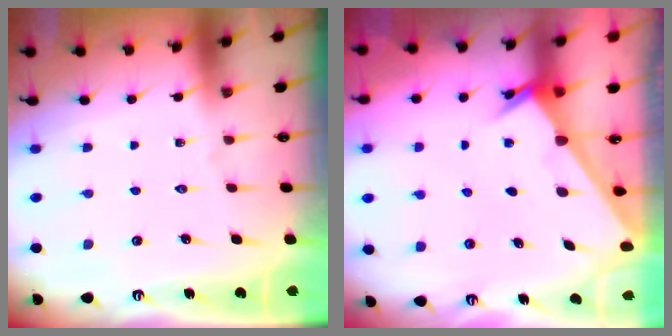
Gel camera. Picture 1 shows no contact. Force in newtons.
{"total": 2.2, "press": 2.2, "slide": 0.2}